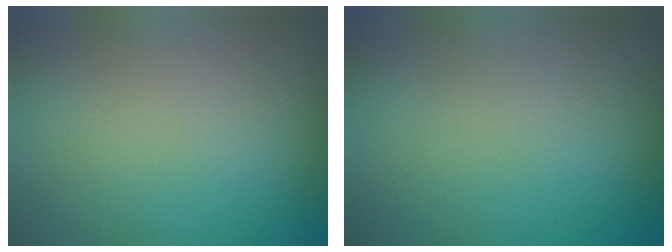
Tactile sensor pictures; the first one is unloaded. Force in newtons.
{"total": 0.0}